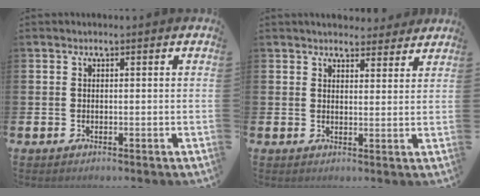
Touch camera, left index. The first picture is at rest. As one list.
[{"total": 3.8, "force": [3.7, 0.9, 0.1], "torque": [-0.001, -0.019, 0.067]}]